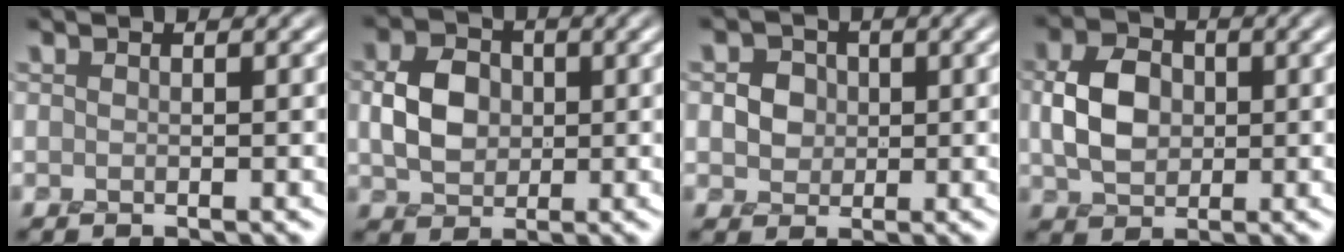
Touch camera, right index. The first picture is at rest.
{"total": 3.7, "force": [-0.2, 2.9, 2.3], "torque": [-0.048, -0.001, -0.004]}
{"total": 2.6, "force": [0.0, 2.3, 1.1], "torque": [-0.007, 0.002, -0.011]}
{"total": 4.1, "force": [-0.1, 3.1, 2.7], "torque": [-0.061, -0.001, -0.004]}